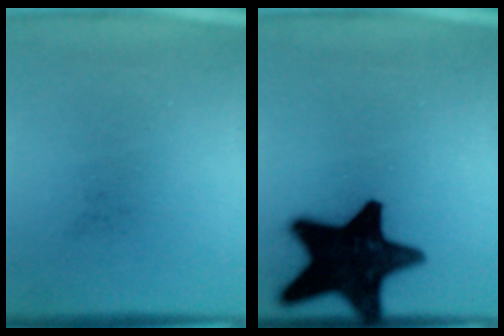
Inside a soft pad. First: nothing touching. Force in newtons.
{"total": 20.1}